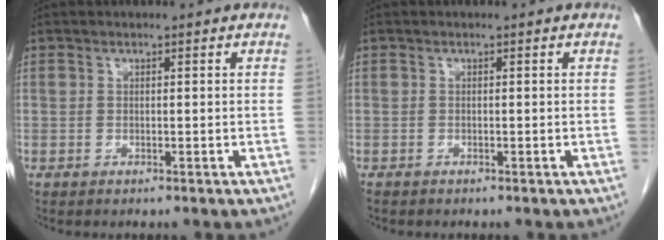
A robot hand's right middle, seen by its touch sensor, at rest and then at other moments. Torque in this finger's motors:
{"motor_torque": [0.74, -0.52, 0.04, 0.01]}